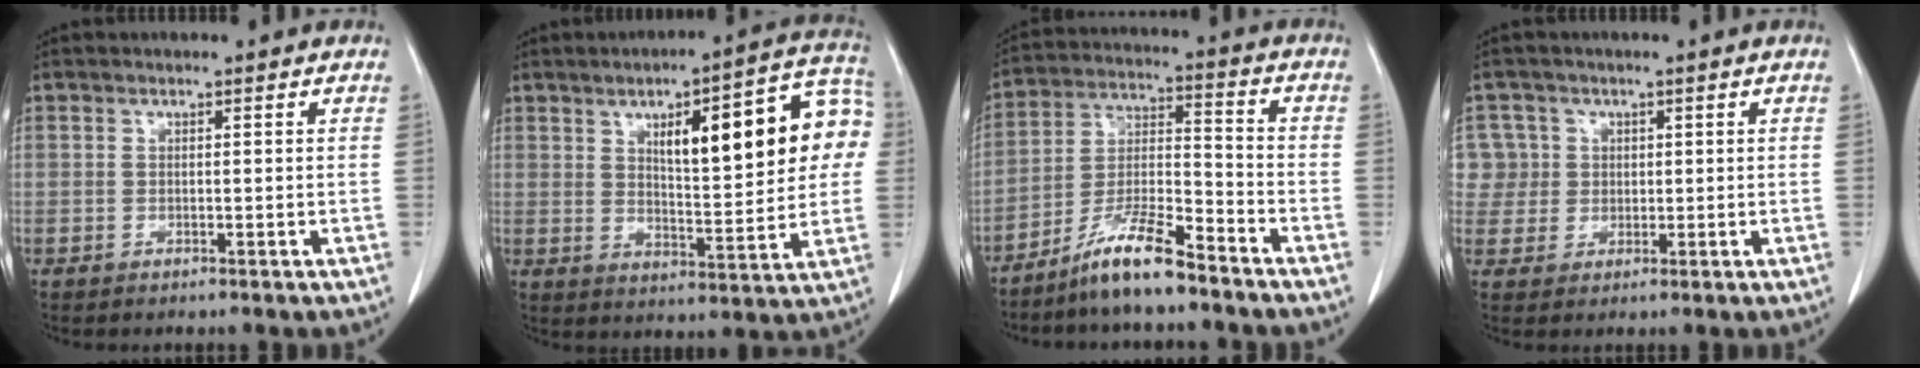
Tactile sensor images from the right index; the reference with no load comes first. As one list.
[{"total": 18.3, "force": [4.3, 4.4, 17.2], "torque": [-0.233, 0.032, 0.060]}, {"total": 10.3, "force": [-8.0, 1.1, 6.3], "torque": [-0.128, -0.006, -0.154]}, {"total": 5.1, "force": [1.3, 5.0, -0.3], "torque": [0.021, 0.015, 0.028]}]